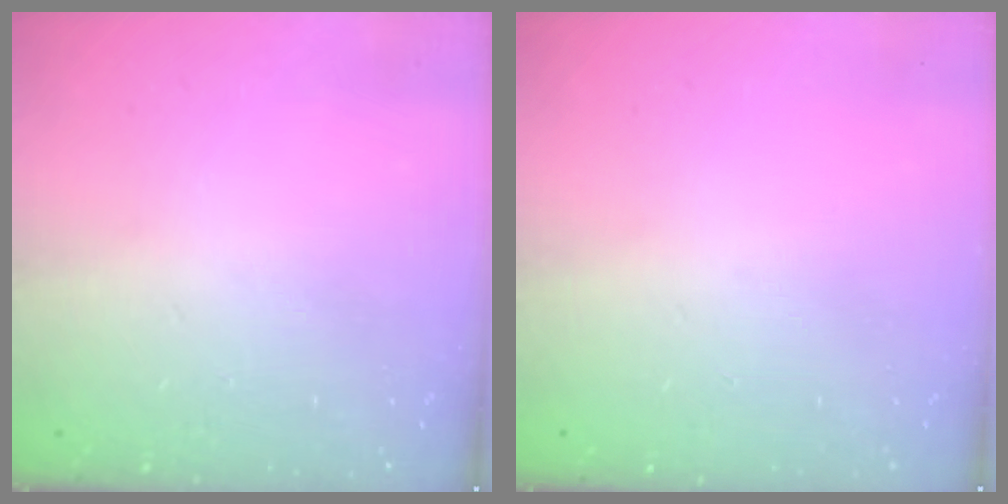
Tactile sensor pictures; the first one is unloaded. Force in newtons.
{"total": 0.0}